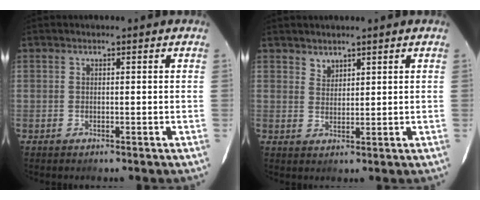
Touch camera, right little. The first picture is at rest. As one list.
[{"total": 1.9, "force": [1.8, 0.6, 0.2], "torque": [0.003, 0.002, 0.034]}]